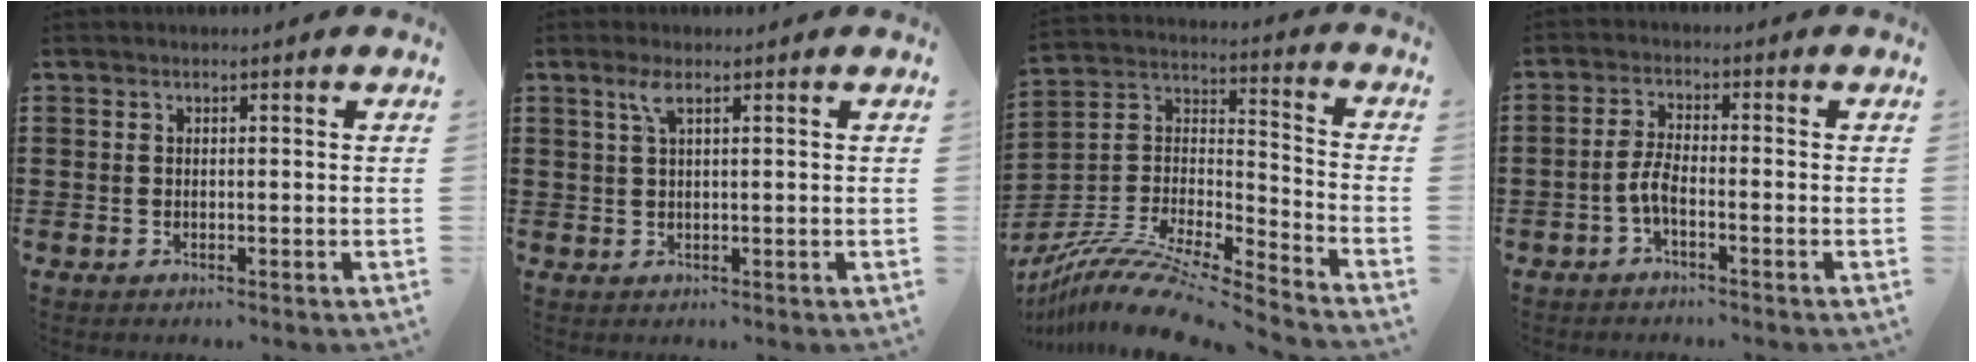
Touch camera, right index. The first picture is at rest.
{"total": 2.6, "force": [1.3, 0.5, 2.2], "torque": [-0.047, 0.005, 0.021]}
{"total": 11.8, "force": [-10.2, 1.6, 5.6], "torque": [-0.113, 0.017, -0.206]}
{"total": 3.6, "force": [-1.5, 0.9, 3.1], "torque": [-0.078, -0.004, -0.035]}